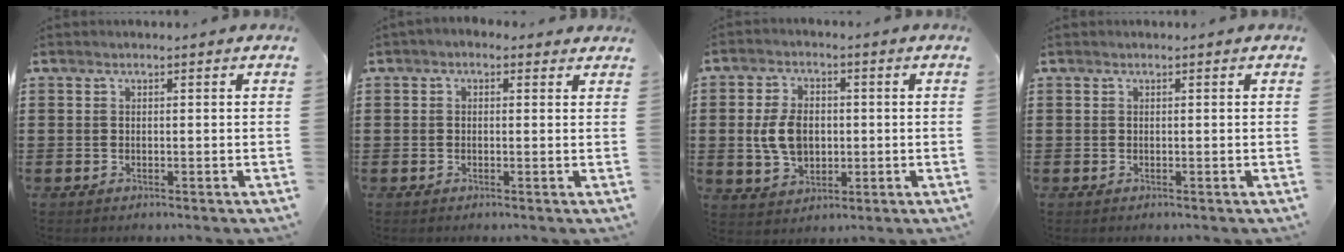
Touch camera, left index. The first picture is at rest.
{"total": 1.0, "force": [0.0, 0.8, 0.6], "torque": [-0.015, 0.006, -0.002]}
{"total": 7.0, "force": [0.0, 4.7, 5.1], "torque": [-0.116, 0.005, -0.008]}
{"total": 0.0}